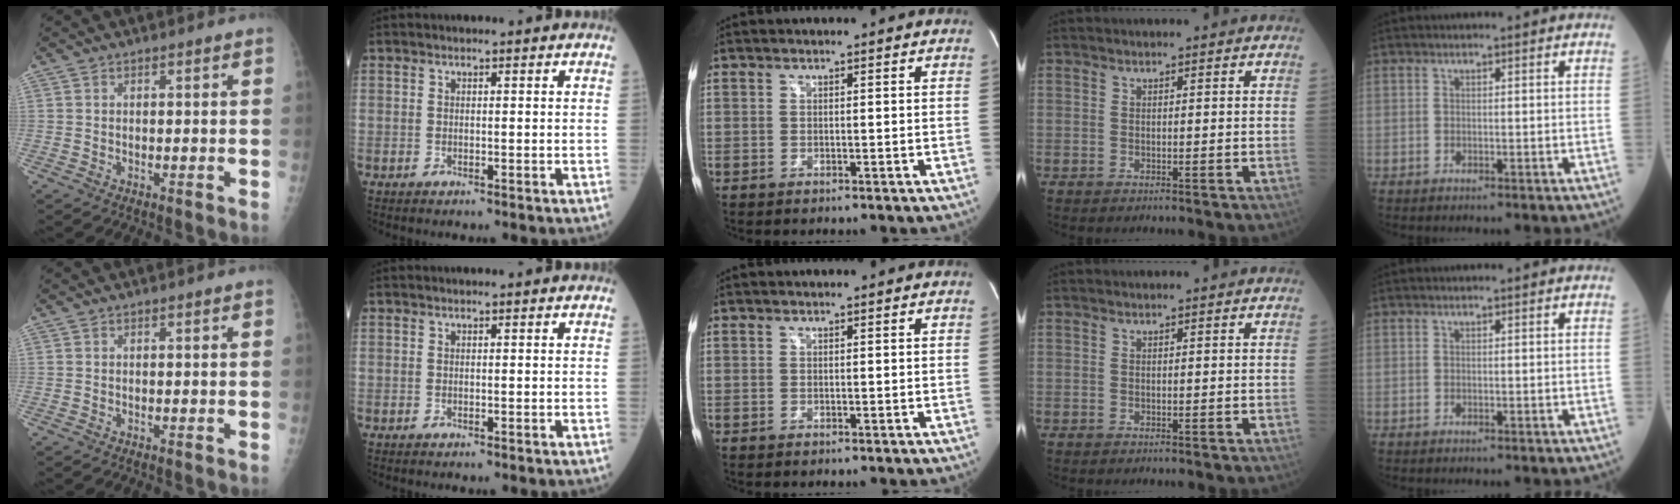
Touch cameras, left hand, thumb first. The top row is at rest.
{}